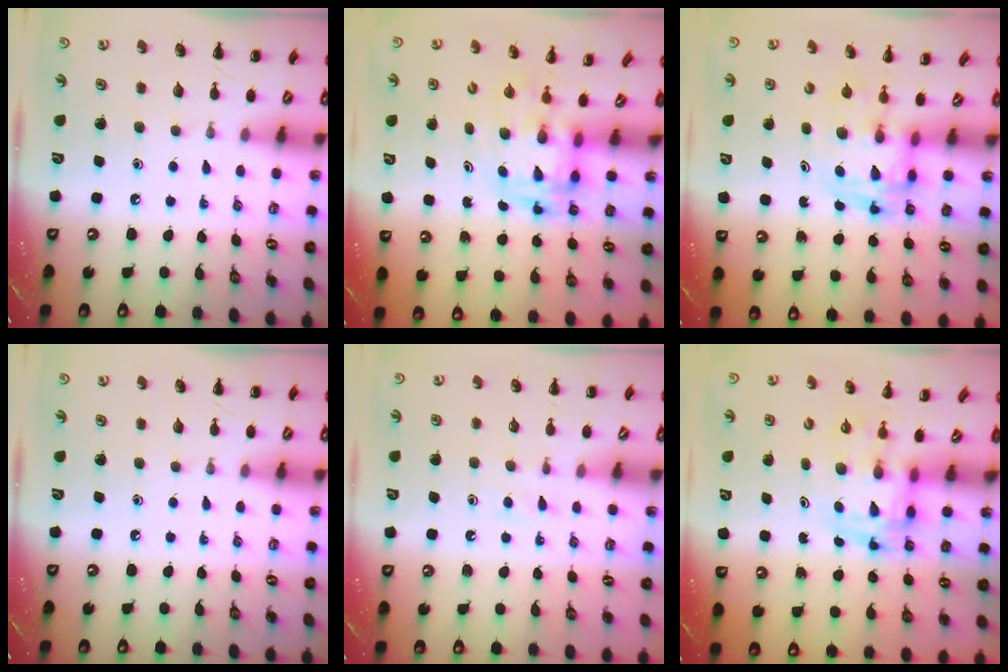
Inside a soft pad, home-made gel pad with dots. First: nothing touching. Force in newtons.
{"total": 2.9, "press": 2.9, "slide": 0.6}
{"total": 3.6, "press": 3.6, "slide": 0.6}
{"total": 0.0}
{"total": 3.7, "press": 3.5, "slide": 1.2}
{"total": 3.6, "press": 3.5, "slide": 0.6}